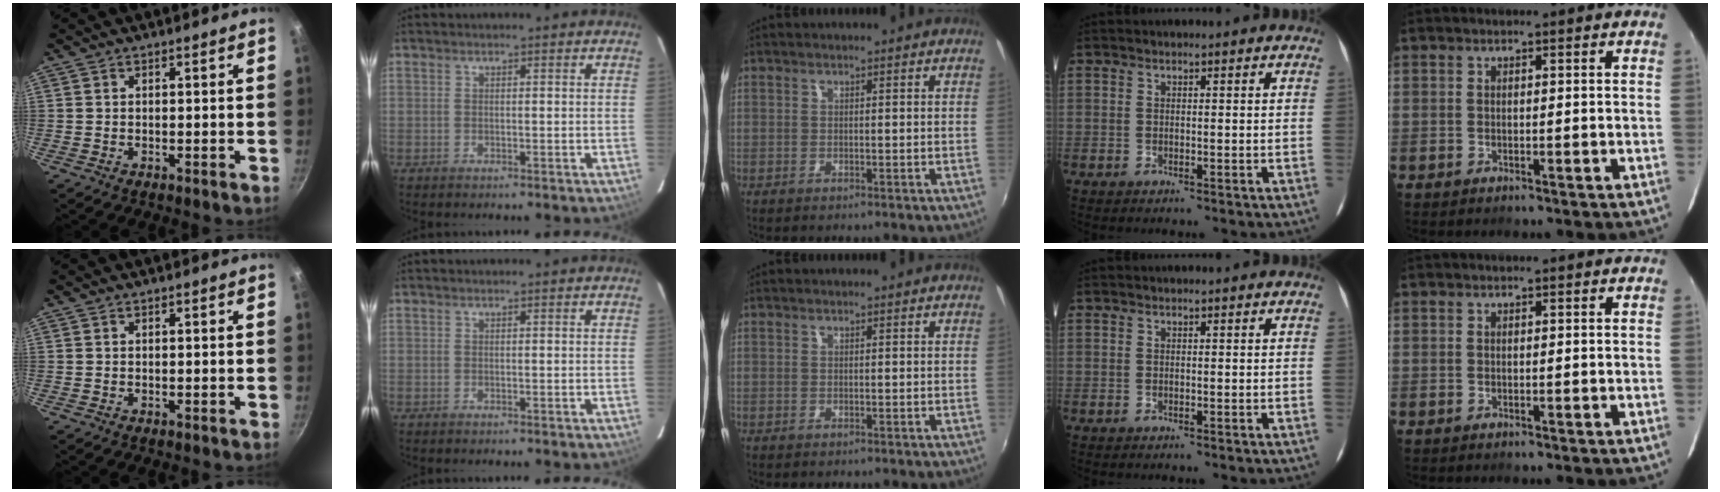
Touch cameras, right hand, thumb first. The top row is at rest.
{}